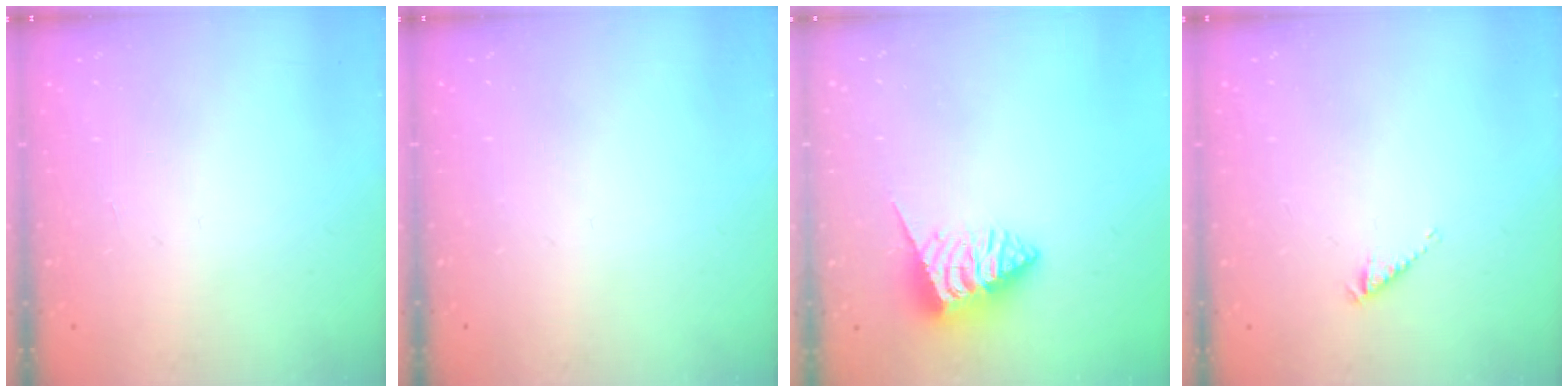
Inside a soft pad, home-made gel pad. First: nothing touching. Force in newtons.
{"total": 0.0}
{"total": 4.8, "press": 4.8, "slide": 0.3}
{"total": 2.8, "press": 2.8, "slide": 0.5}